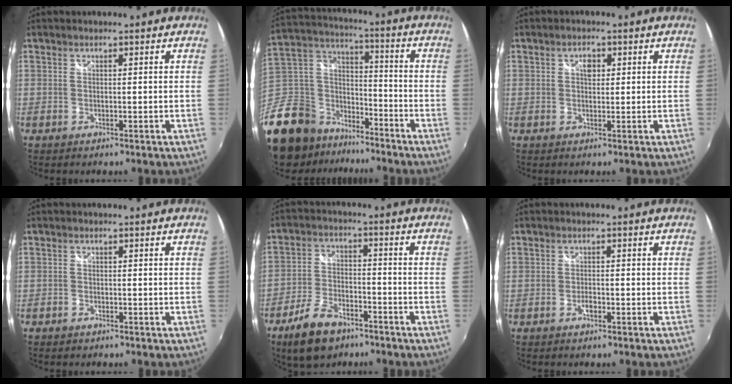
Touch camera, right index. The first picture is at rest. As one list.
[{"total": 22.6, "force": [-14.2, 15.1, 9.2], "torque": [-0.270, 0.028, -0.240]}, {"total": 2.1, "force": [0.6, 1.5, 1.4], "torque": [-0.021, 0.005, 0.008]}, {"total": 1.3, "force": [-1.1, 0.8, 0.2], "torque": [-0.007, -0.001, -0.020]}, {"total": 10.7, "force": [-7.3, 5.3, 5.7], "torque": [-0.135, -0.002, -0.132]}, {"total": 1.4, "force": [-0.8, 0.7, 0.9], "torque": [-0.018, 0.001, -0.016]}]